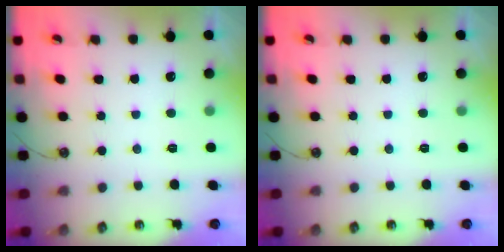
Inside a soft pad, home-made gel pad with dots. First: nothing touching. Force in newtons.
{"total": 0.0}